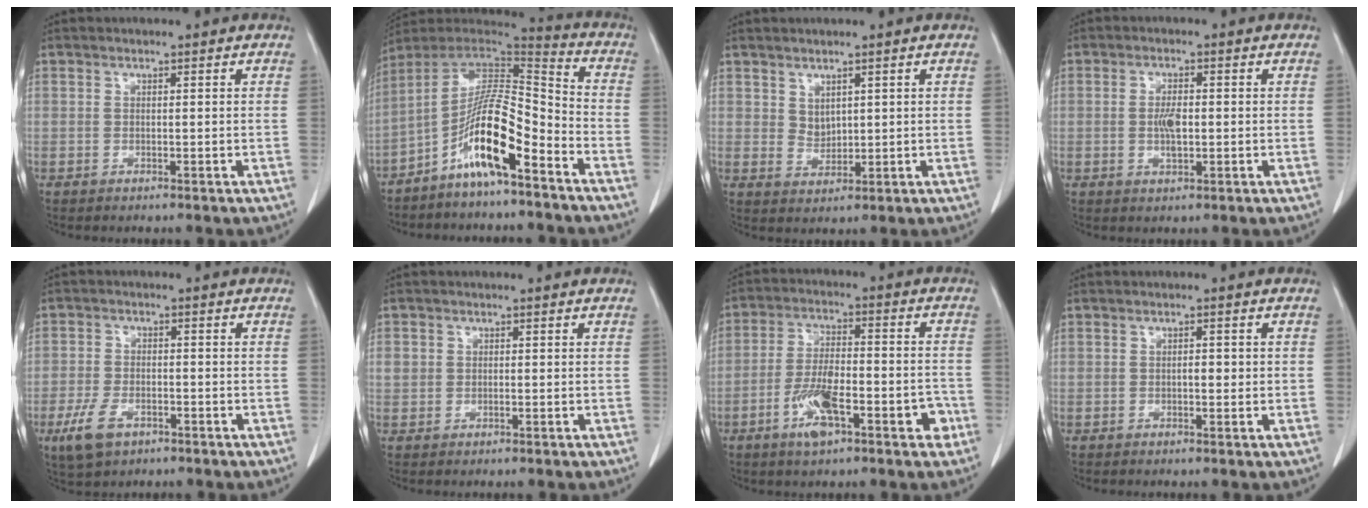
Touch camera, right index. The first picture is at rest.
{"total": 13.8, "force": [-7.2, 2.1, 11.6], "torque": [-0.213, 0.010, -0.131]}
{"total": 2.3, "force": [1.3, 1.5, 1.1], "torque": [-0.021, -0.005, 0.033]}
{"total": 3.5, "force": [-0.3, 1.2, 3.2], "torque": [-0.064, -0.001, -0.003]}
{"total": 5.9, "force": [-3.2, 3.1, 3.8], "torque": [-0.086, -0.006, -0.053]}
{"total": 2.0, "force": [0.1, 1.7, 0.9], "torque": [-0.021, 0.011, 0.004]}
{"total": 10.7, "force": [-5.0, 3.3, 8.9], "torque": [-0.154, 0.015, -0.081]}
{"total": 1.3, "force": [-0.1, 0.5, 1.2], "torque": [-0.020, 0.002, -0.002]}